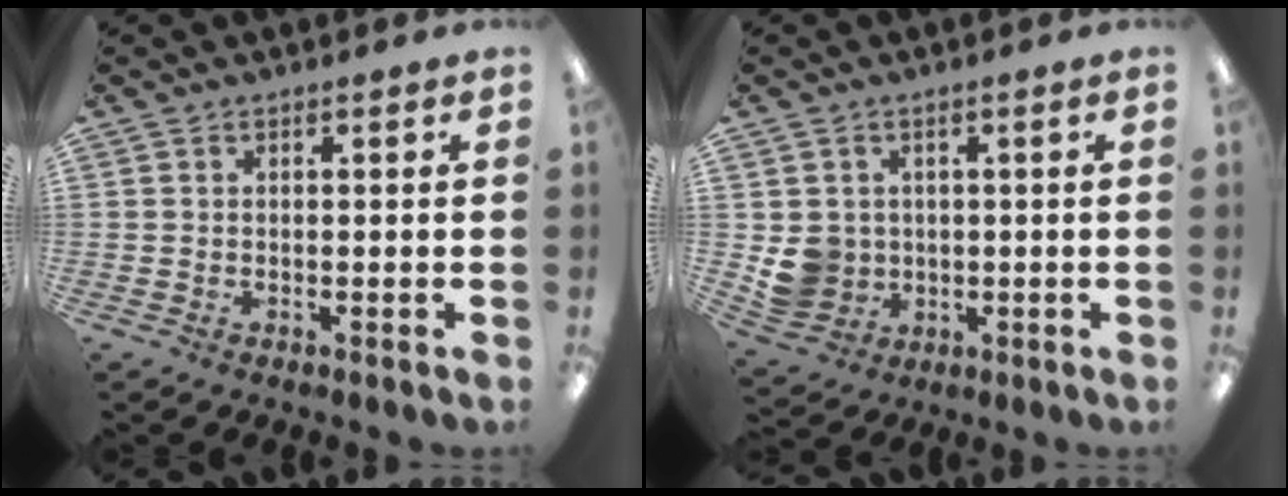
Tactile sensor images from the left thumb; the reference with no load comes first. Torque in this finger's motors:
{"motor_torque": [0.45, 1.38, 0.40, -0.47, 0.00]}